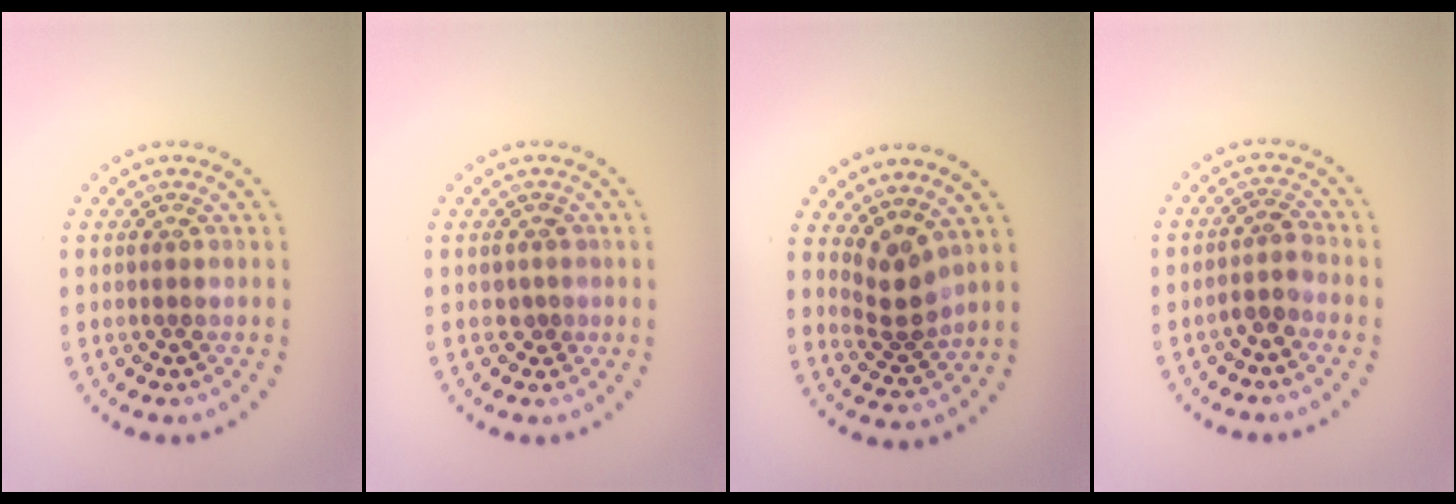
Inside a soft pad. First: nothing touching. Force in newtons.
{"total": 1.1, "press": 0.8, "slide": 0.6}
{"total": 2.9, "press": 2.3, "slide": 1.9}
{"total": 1.9, "press": 1.5, "slide": 1.1}